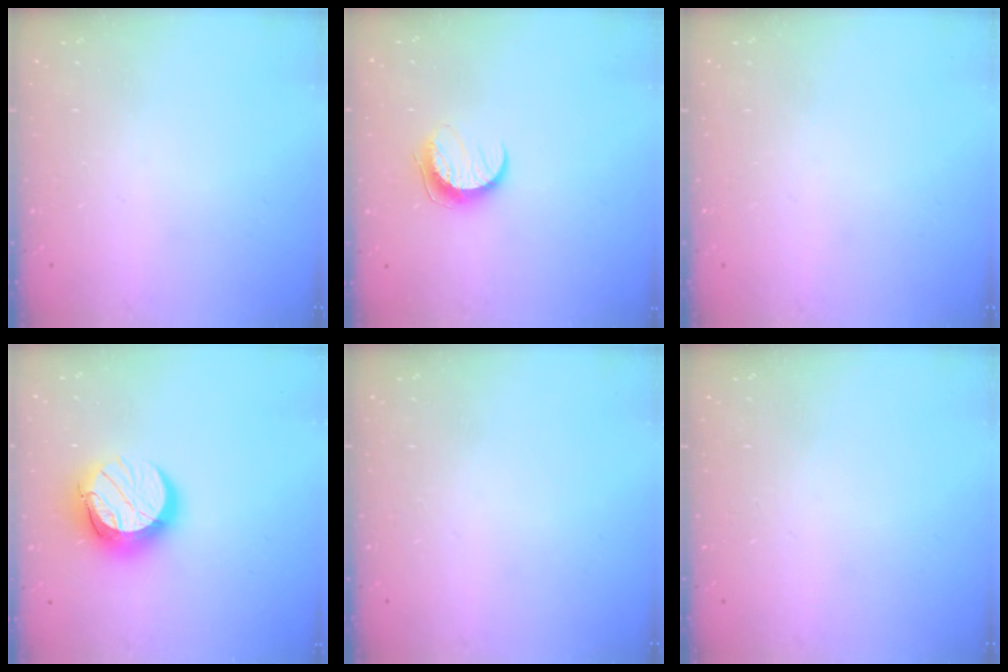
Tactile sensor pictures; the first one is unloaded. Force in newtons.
{"total": 8.8, "press": 8.8, "slide": 0.5}
{"total": 0.0}
{"total": 12.9, "press": 12.8, "slide": 1.2}
{"total": 0.0}
{"total": 0.0}